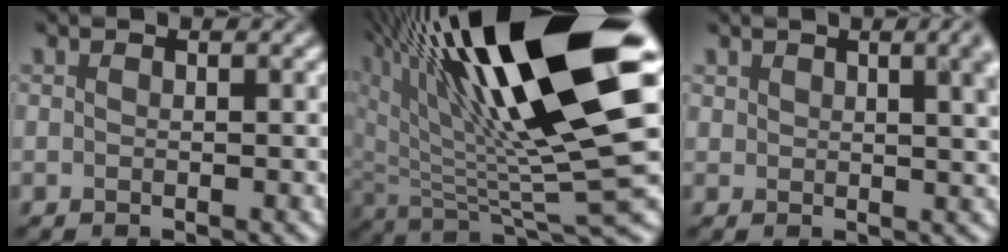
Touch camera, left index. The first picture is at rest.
{"total": 17.2, "force": [7.0, 4.6, 15.1], "torque": [-0.243, -0.010, 0.118]}
{"total": 5.1, "force": [2.5, 2.3, 3.9], "torque": [-0.036, 0.009, 0.039]}